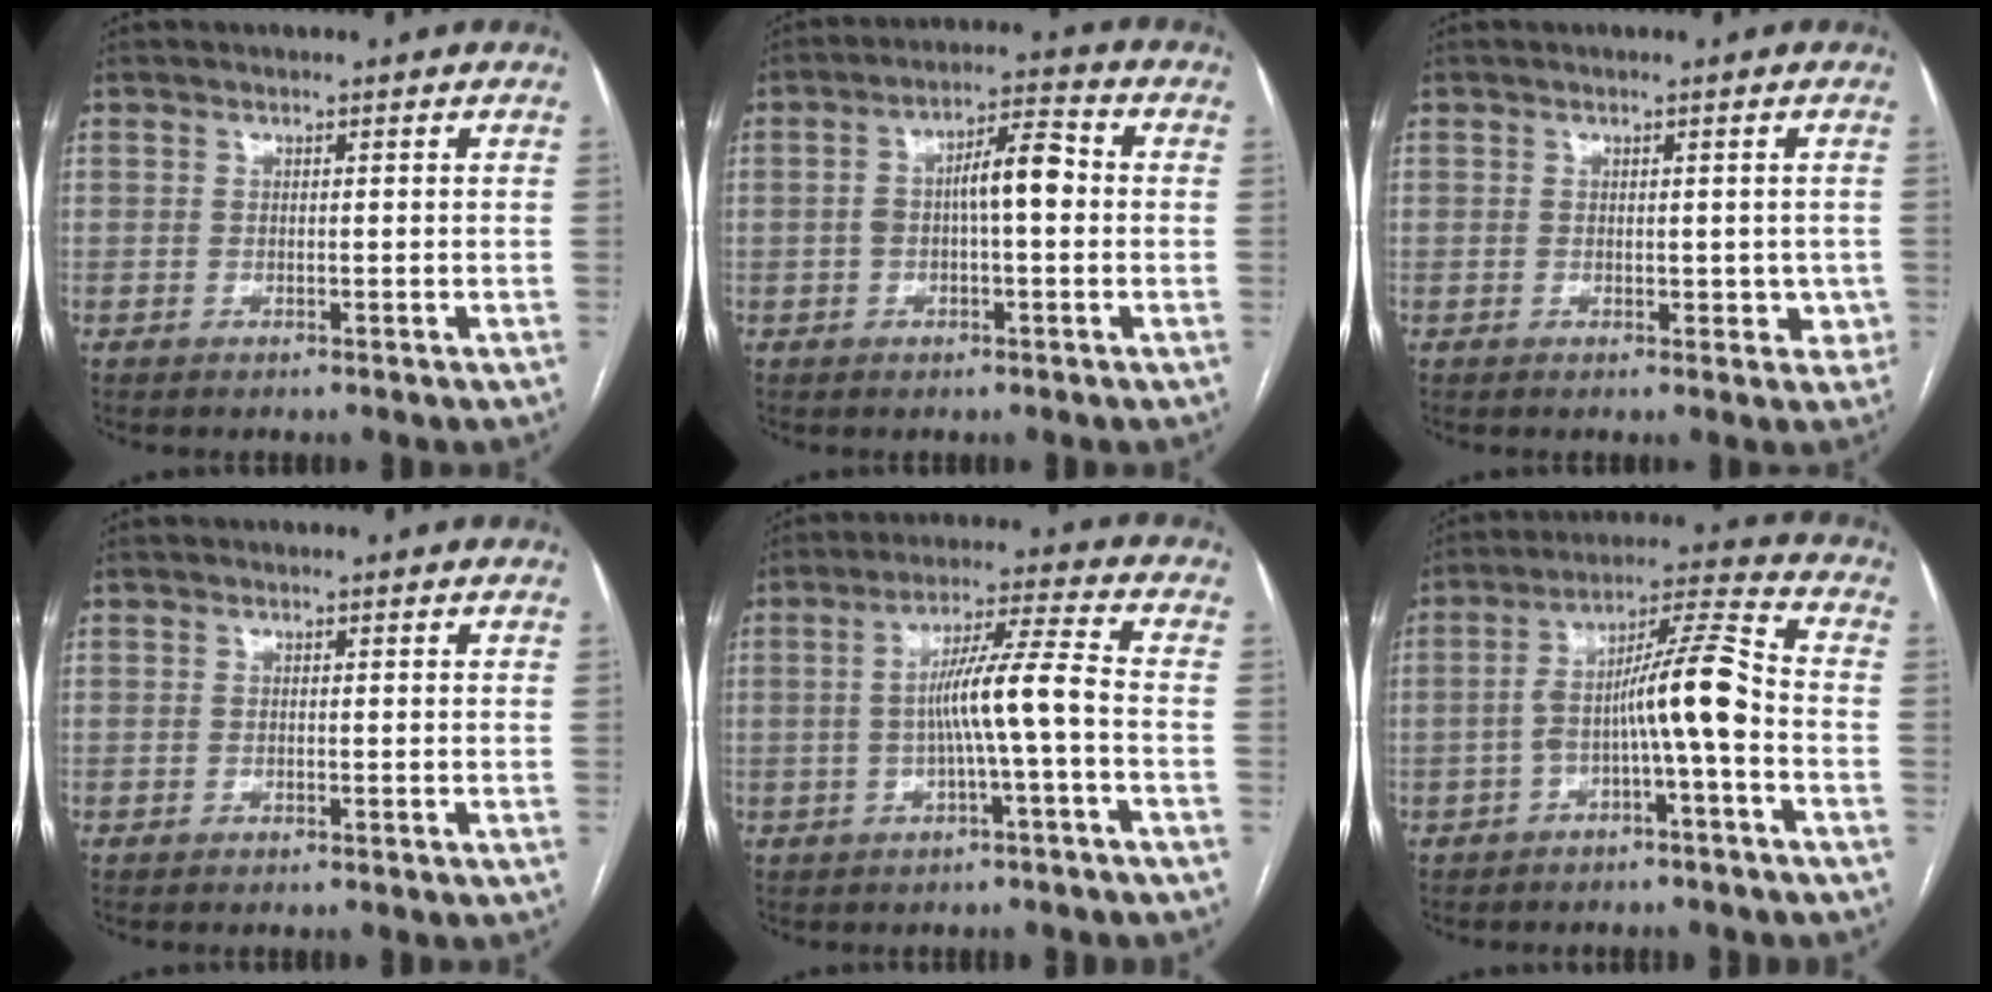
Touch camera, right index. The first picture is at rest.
{"total": 7.3, "force": [0.0, 2.0, 7.0], "torque": [-0.127, 0.030, -0.001]}
{"total": 3.0, "force": [-0.2, 2.1, 2.1], "torque": [-0.012, 0.008, 0.002]}
{"total": 0.0}
{"total": 8.0, "force": [-1.5, -0.6, 7.9], "torque": [-0.139, 0.018, -0.024]}
{"total": 10.0, "force": [-2.7, 0.1, 9.6], "torque": [-0.162, 0.034, -0.048]}